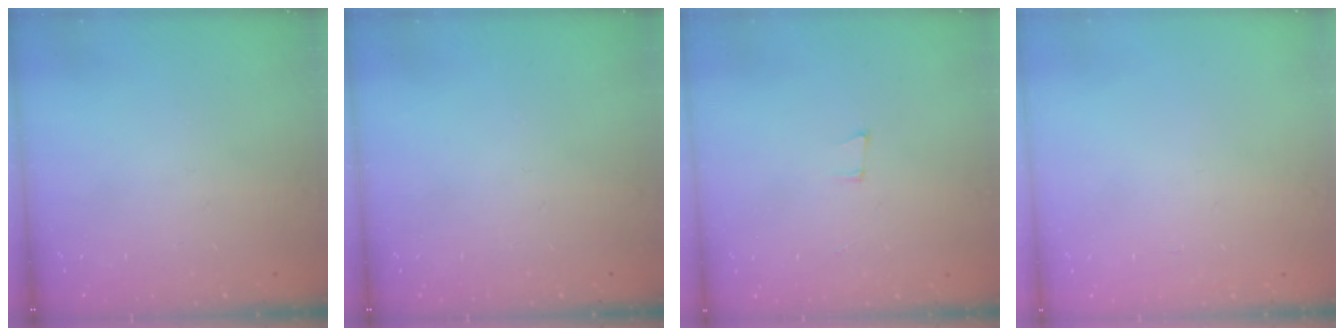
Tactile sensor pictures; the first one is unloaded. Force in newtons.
{"total": 0.0}
{"total": 4.1, "press": 3.2, "slide": 2.7}
{"total": 0.9, "press": 0.9, "slide": 0.0}